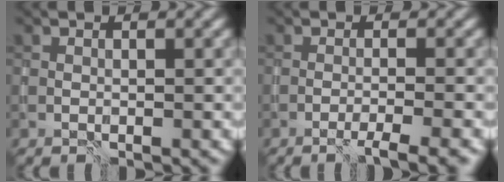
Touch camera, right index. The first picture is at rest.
{"total": 2.9, "force": [-1.8, 0.2, 2.2], "torque": [-0.023, 0.000, -0.040]}